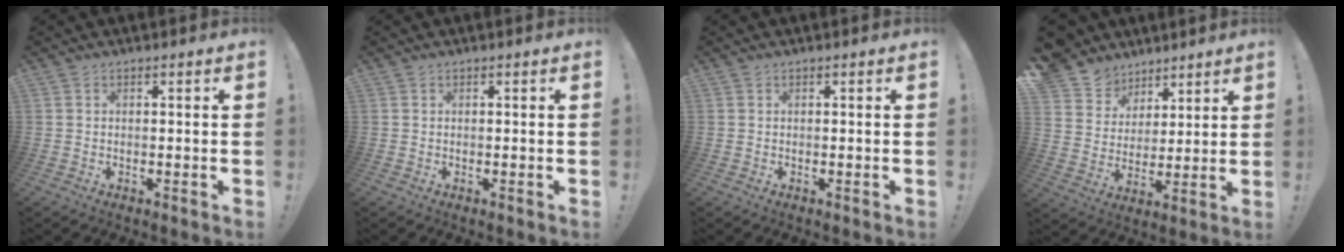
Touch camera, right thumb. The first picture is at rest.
{"total": 0.0}
{"total": 0.0}
{"total": 10.0, "force": [6.3, 7.7, 1.6], "torque": [-0.029, -0.055, 0.128]}